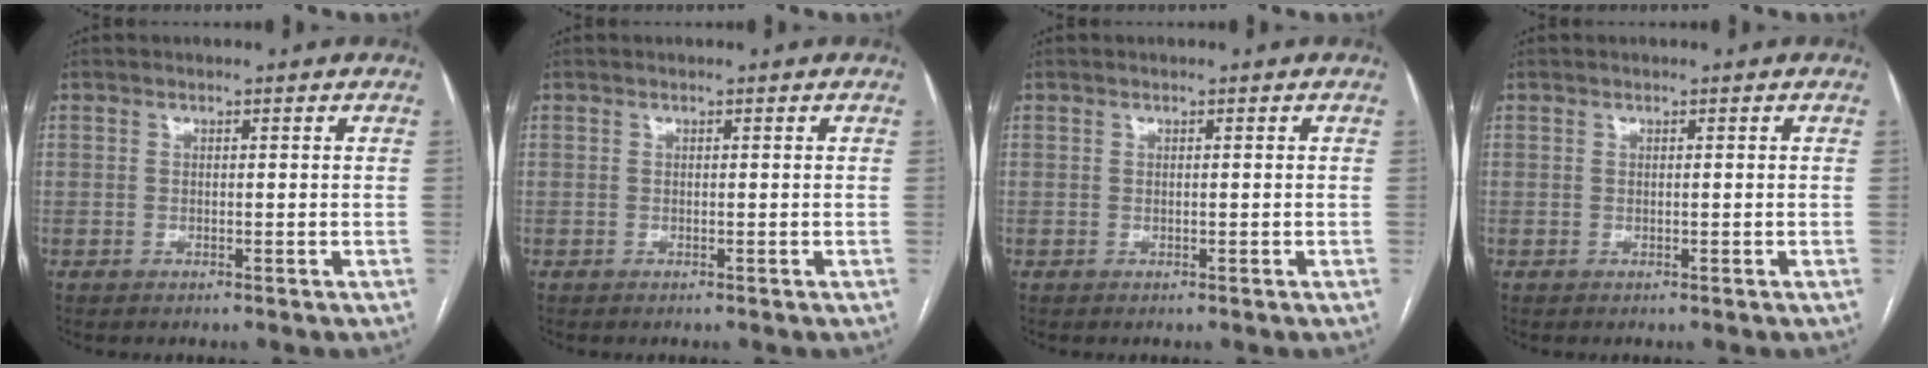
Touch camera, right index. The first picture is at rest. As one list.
[{"total": 0.0}, {"total": 0.0}, {"total": 0.0}]